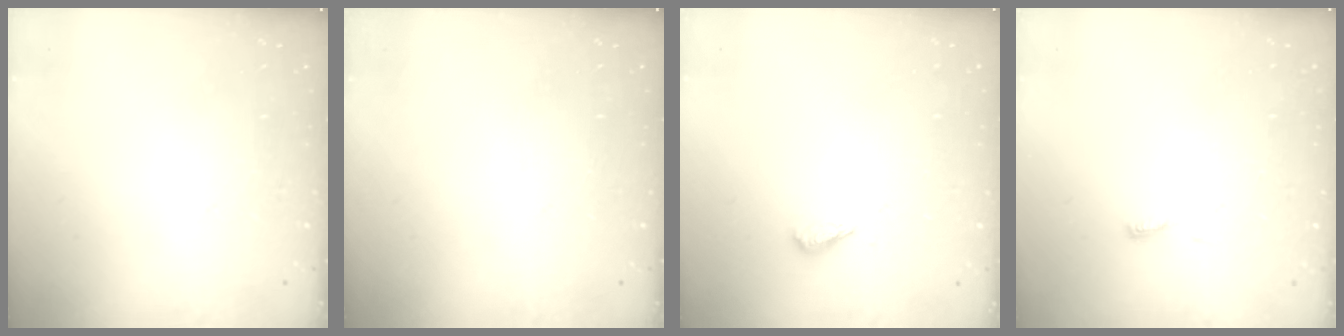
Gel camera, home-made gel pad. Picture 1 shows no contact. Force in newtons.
{"total": 0.0}
{"total": 3.0, "press": 2.9, "slide": 0.6}
{"total": 3.9, "press": 3.9, "slide": 0.5}